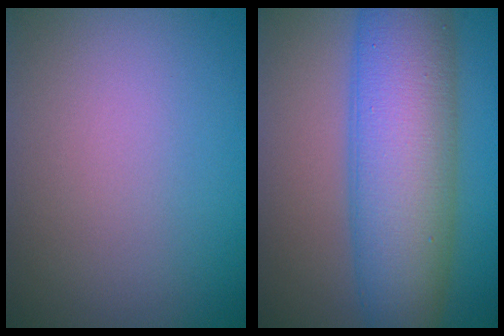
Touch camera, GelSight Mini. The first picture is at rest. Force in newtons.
{"total": 10.4, "press": 10.4, "slide": 0.1}